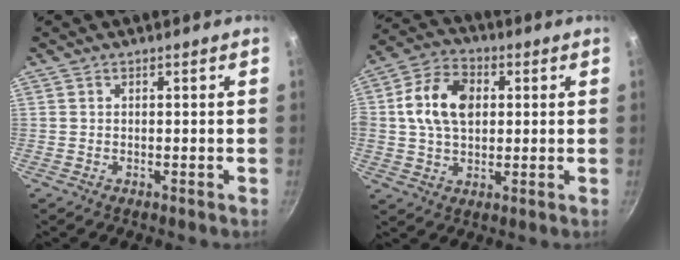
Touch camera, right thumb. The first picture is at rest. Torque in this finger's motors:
{"motor_torque": [-0.21, 0.74, 0.37, -0.32, 0.38]}